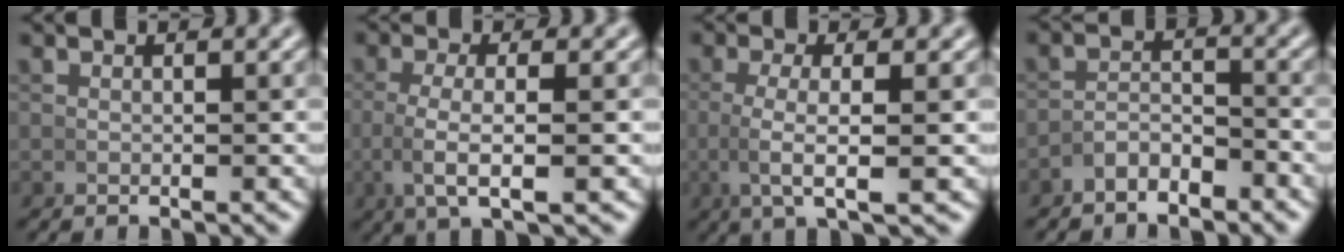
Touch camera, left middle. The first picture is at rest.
{"total": 4.1, "force": [-0.3, 1.0, 3.9], "torque": [-0.086, -0.005, 0.000]}
{"total": 4.0, "force": [0.0, 0.6, 4.0], "torque": [-0.084, -0.005, 0.004]}
{"total": 3.1, "force": [-2.7, 1.1, 1.0], "torque": [-0.010, 0.004, -0.054]}